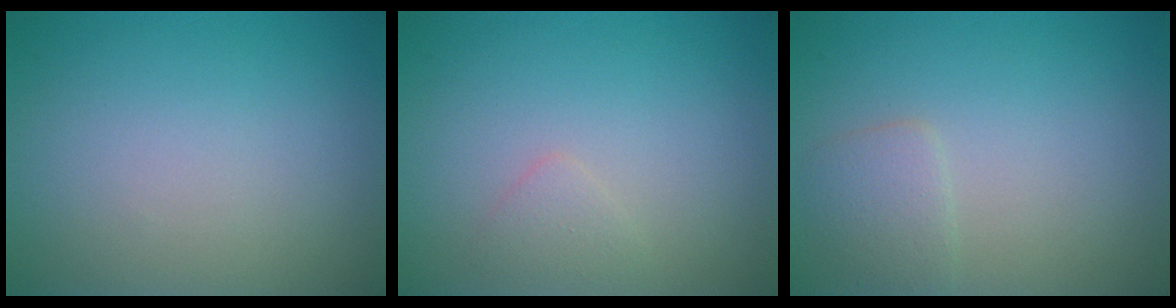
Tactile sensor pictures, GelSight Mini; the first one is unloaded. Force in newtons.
{"total": 1.1, "press": 1.1, "slide": 0.0}
{"total": 1.8, "press": 1.8, "slide": 0.0}